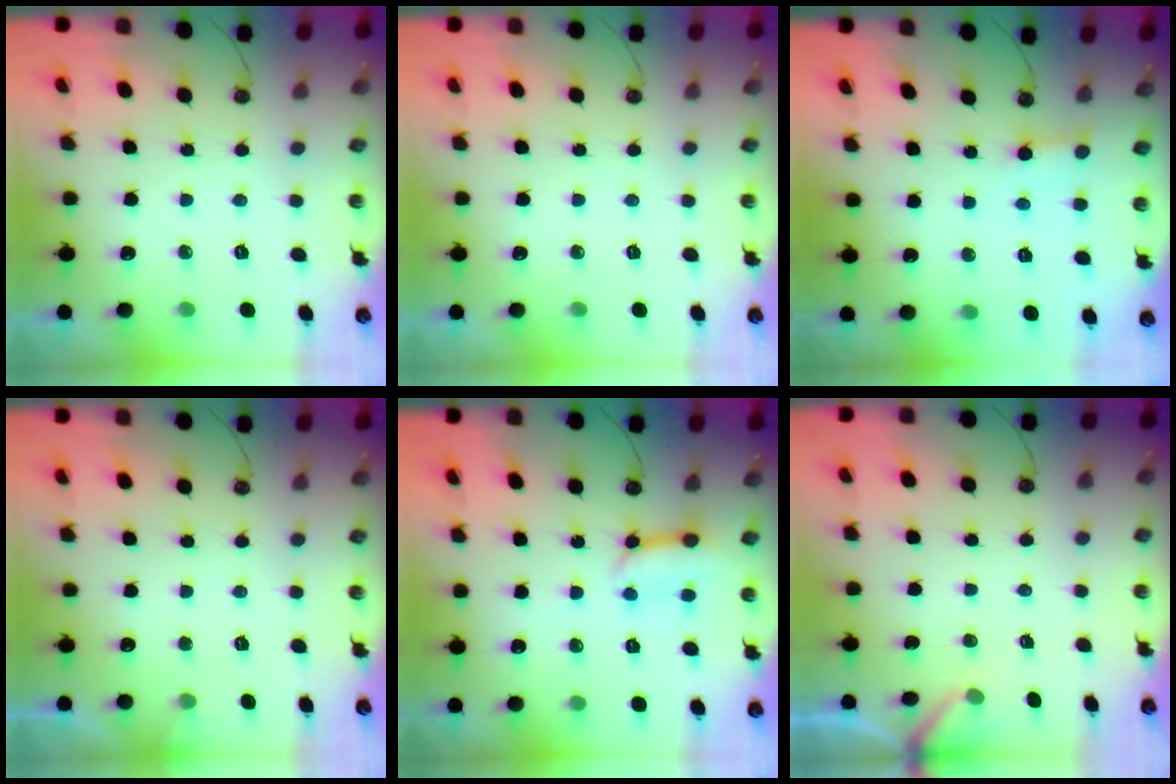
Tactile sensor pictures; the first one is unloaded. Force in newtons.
{"total": 0.0}
{"total": 2.4, "press": 2.4, "slide": 0.1}
{"total": 2.9, "press": 2.9, "slide": 0.2}
{"total": 9.8, "press": 9.8, "slide": 1.0}
{"total": 3.0, "press": 3.0, "slide": 0.2}